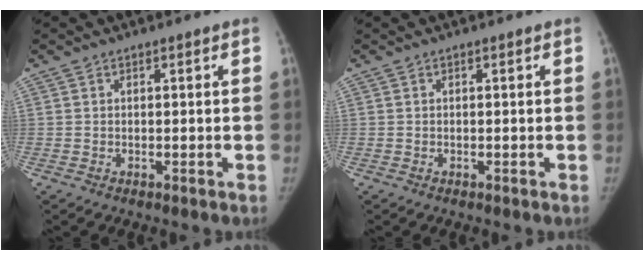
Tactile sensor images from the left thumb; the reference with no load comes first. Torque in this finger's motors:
{"motor_torque": [0.00, 0.00, 0.37, -0.19, 0.00]}